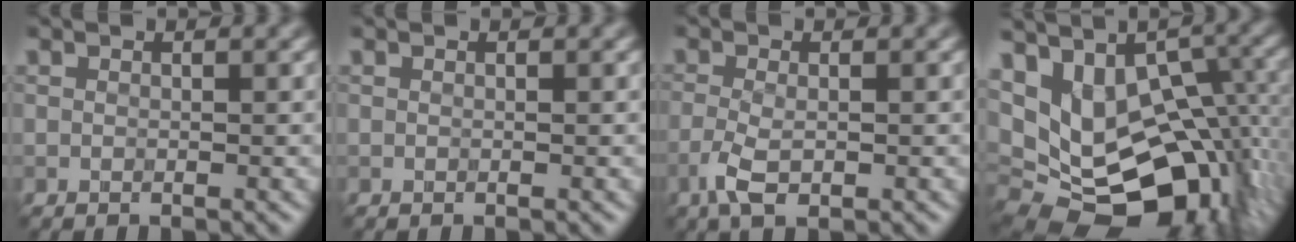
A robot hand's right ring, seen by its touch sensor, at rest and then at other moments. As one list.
[{"total": 0.0}, {"total": 2.7, "force": [-1.6, 0.9, 2.0], "torque": [-0.049, -0.009, -0.029]}, {"total": 14.6, "force": [-0.9, 9.2, 11.3], "torque": [-0.164, -0.012, 0.029]}]